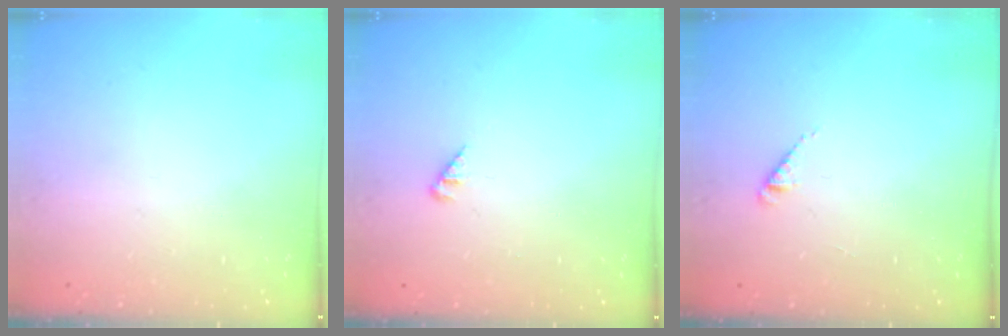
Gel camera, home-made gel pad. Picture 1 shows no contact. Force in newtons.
{"total": 3.0, "press": 2.9, "slide": 0.3}
{"total": 2.3, "press": 2.3, "slide": 0.4}